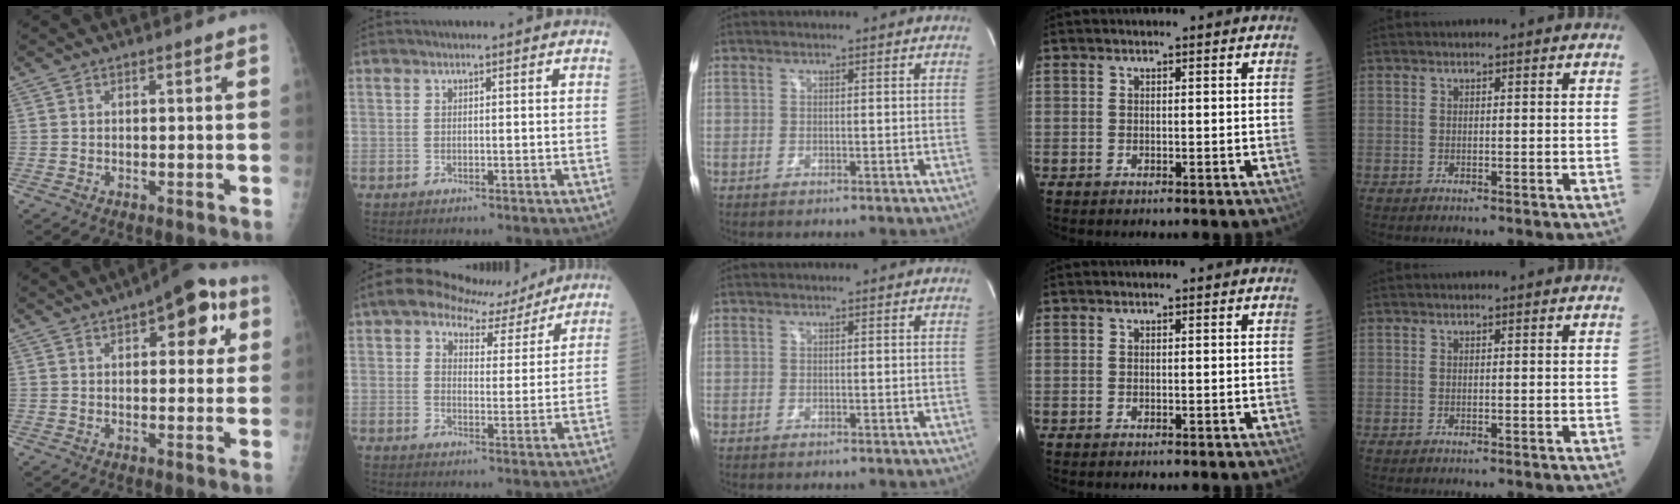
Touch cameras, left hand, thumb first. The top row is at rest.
{"thumb": {"total": 10.9, "force": [4.5, 5.0, 8.5], "torque": [-0.067, -0.001, 0.049]}, "index": {"total": 8.7, "force": [7.3, 3.5, 3.1], "torque": [-0.049, 0.015, 0.101]}}